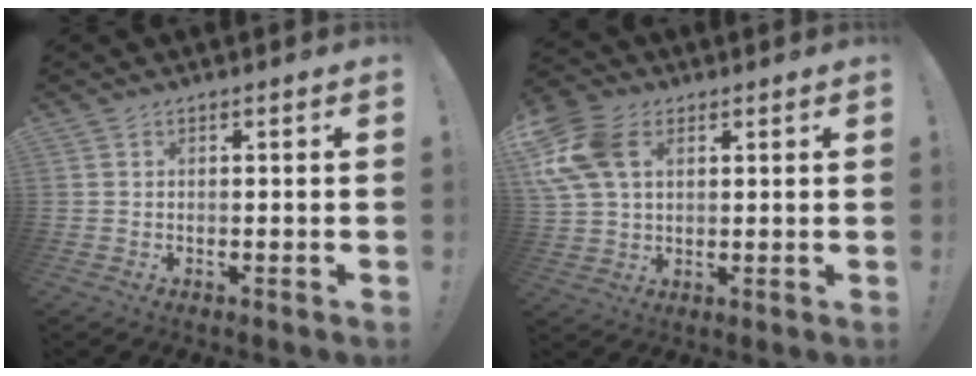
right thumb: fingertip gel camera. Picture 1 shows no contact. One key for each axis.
{"total": 15.1, "fx": 4.3, "fy": 10.3, "fz": 10.1, "tx": -0.207, "ty": 0.000, "tz": 0.085}